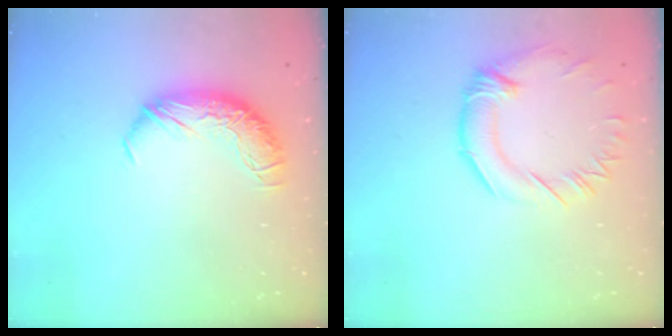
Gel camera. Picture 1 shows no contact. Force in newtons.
{"total": 1.3, "press": 0.4, "slide": 1.3}